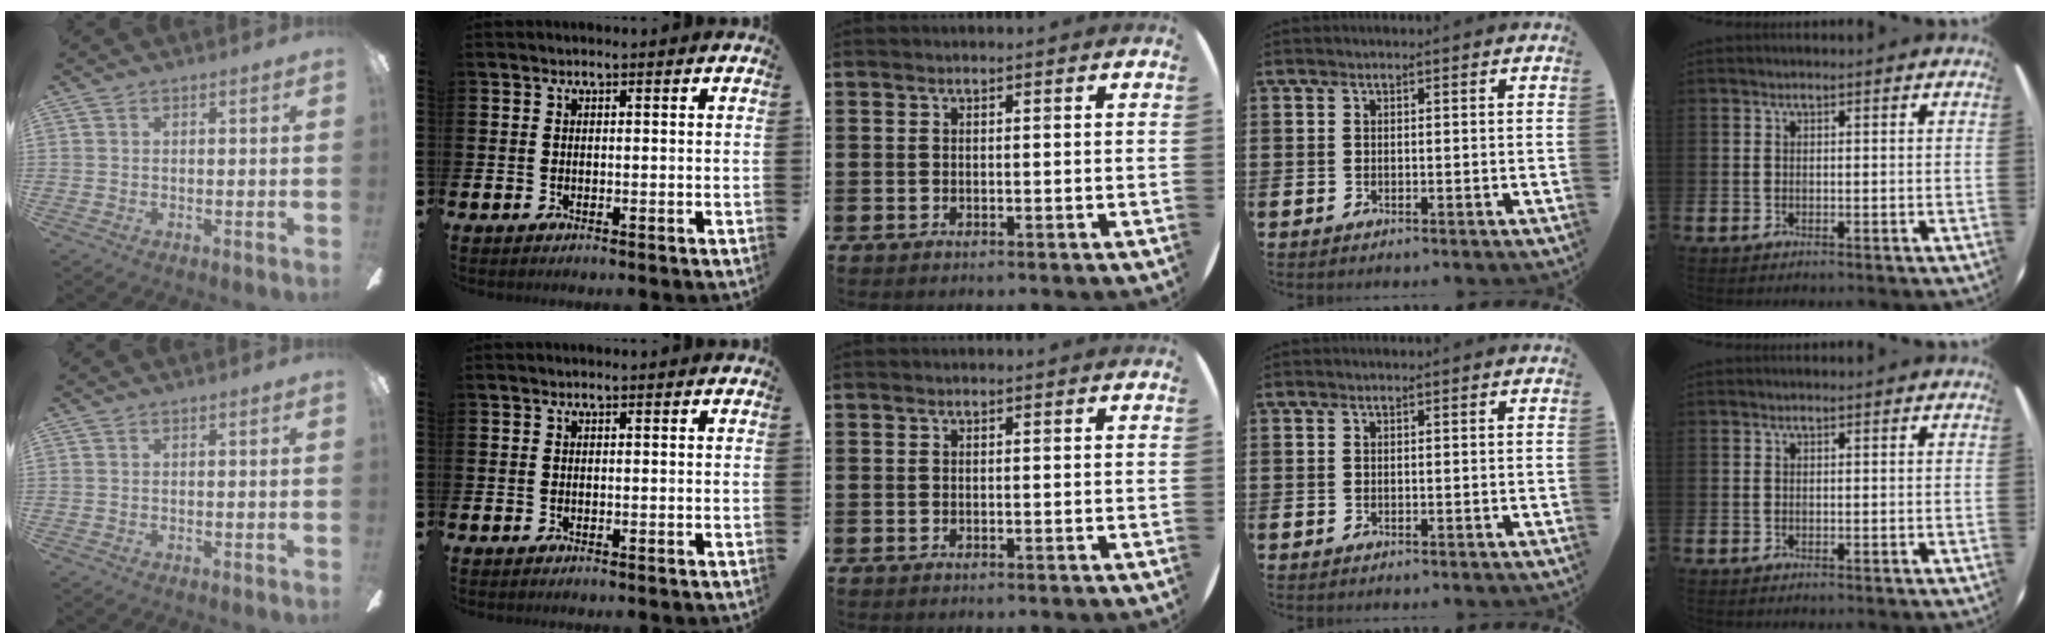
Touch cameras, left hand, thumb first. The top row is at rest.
{}